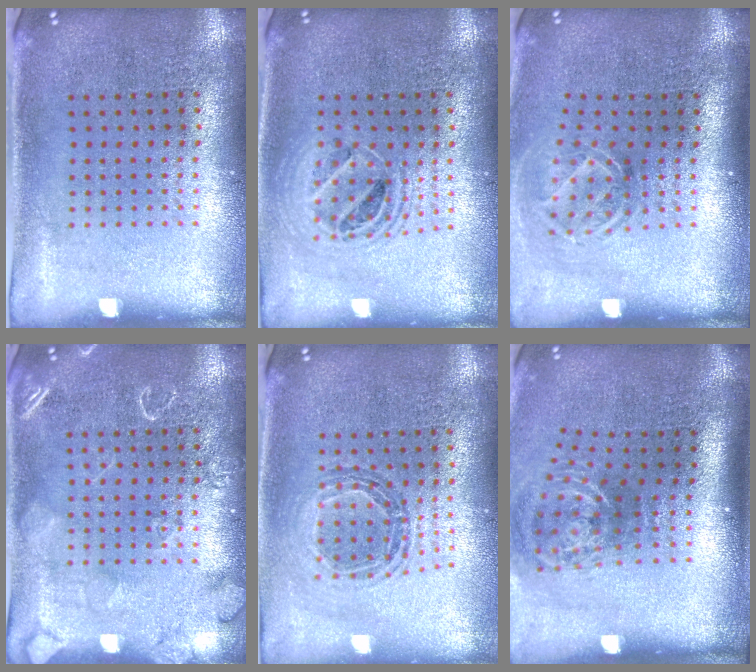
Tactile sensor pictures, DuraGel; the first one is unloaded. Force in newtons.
{"total": 1.6, "press": 1.4, "slide": 0.7}
{"total": 1.8, "press": 1.3, "slide": 1.3}
{"total": 2.4, "press": 2.4, "slide": 0.4}
{"total": 0.9, "press": 0.9, "slide": 0.1}
{"total": 2.2, "press": 1.3, "slide": 1.7}